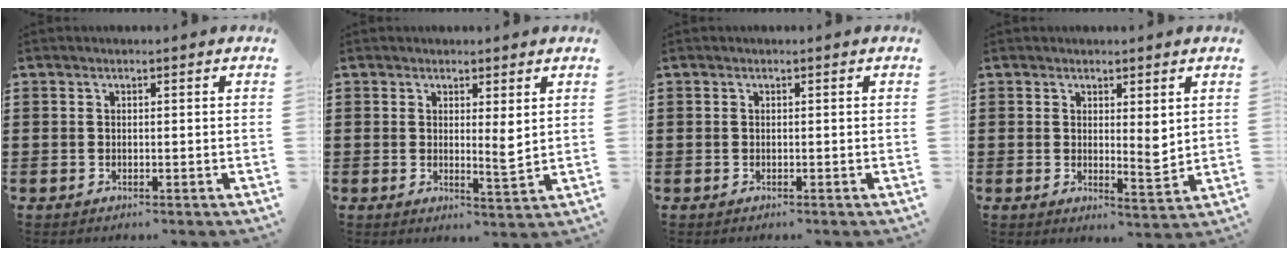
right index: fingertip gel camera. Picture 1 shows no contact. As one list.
[{"total": 3.3, "force": [1.6, 0.6, 2.8], "torque": [-0.041, -0.010, 0.025]}, {"total": 0.0}, {"total": 3.7, "force": [2.4, 1.4, 2.5], "torque": [-0.030, -0.012, 0.038]}]